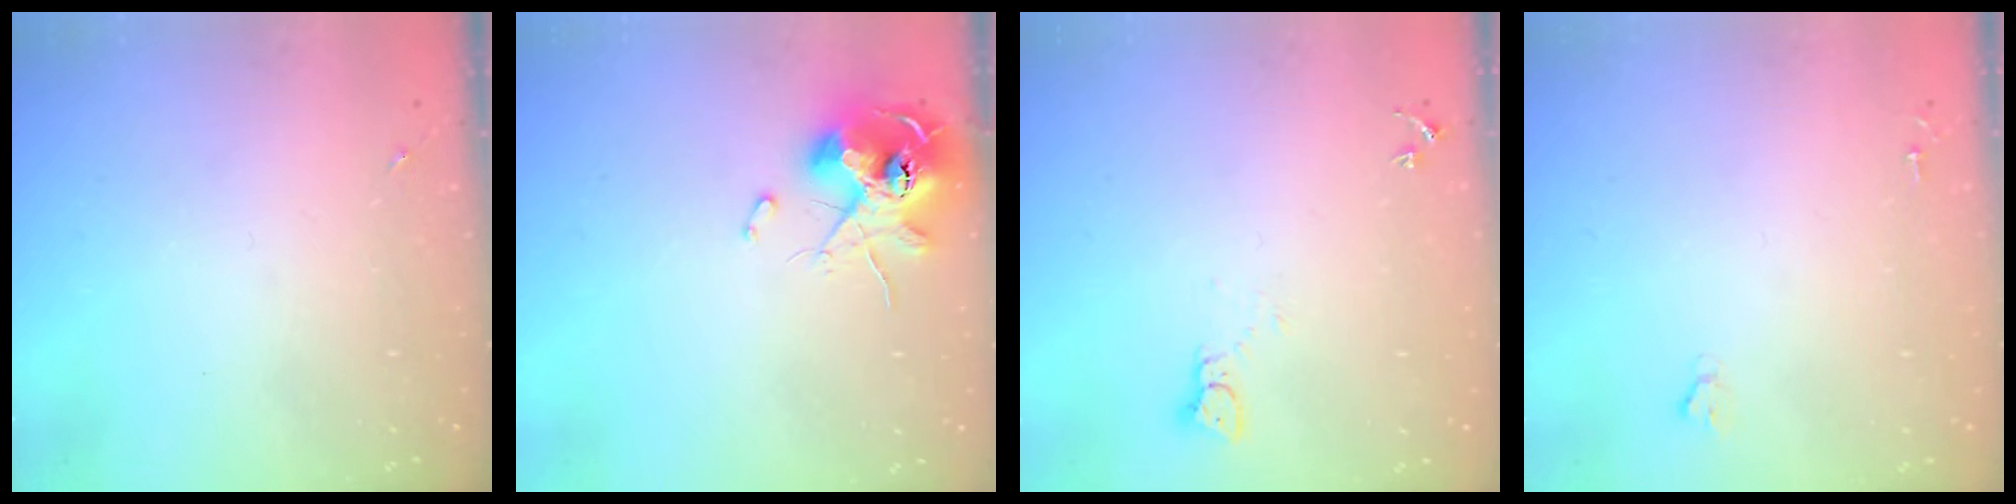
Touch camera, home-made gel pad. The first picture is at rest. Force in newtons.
{"total": 13.7, "press": 13.6, "slide": 1.8}
{"total": 3.3, "press": 3.3, "slide": 0.1}
{"total": 1.6, "press": 1.6, "slide": 0.2}